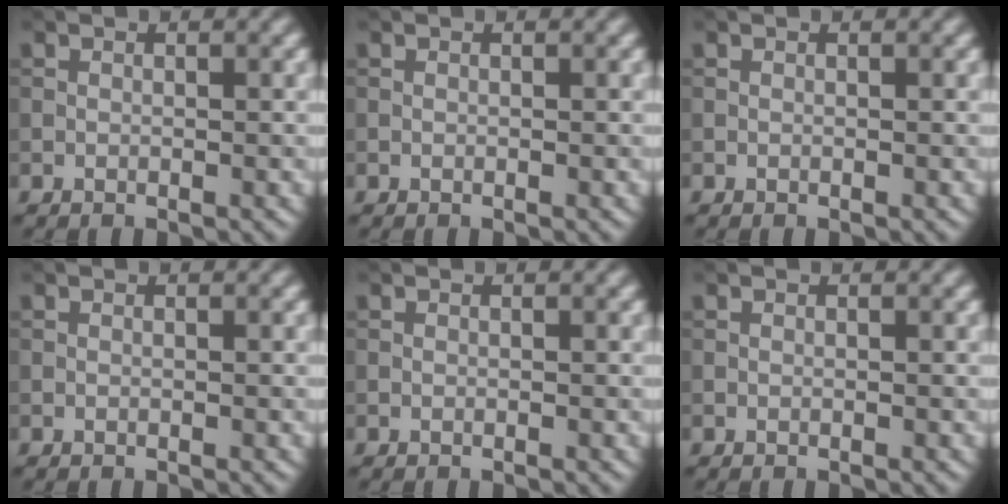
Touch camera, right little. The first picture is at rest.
{"total": 0.0}
{"total": 0.0}
{"total": 0.0}
{"total": 0.0}
{"total": 0.0}